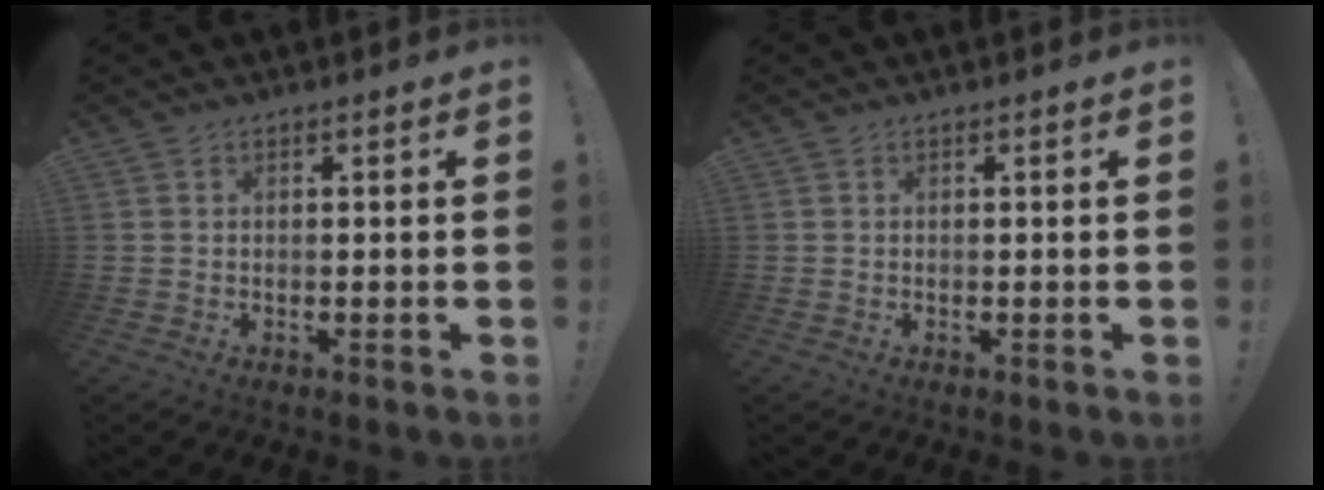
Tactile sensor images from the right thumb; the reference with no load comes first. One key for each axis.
{"total": 0.0}